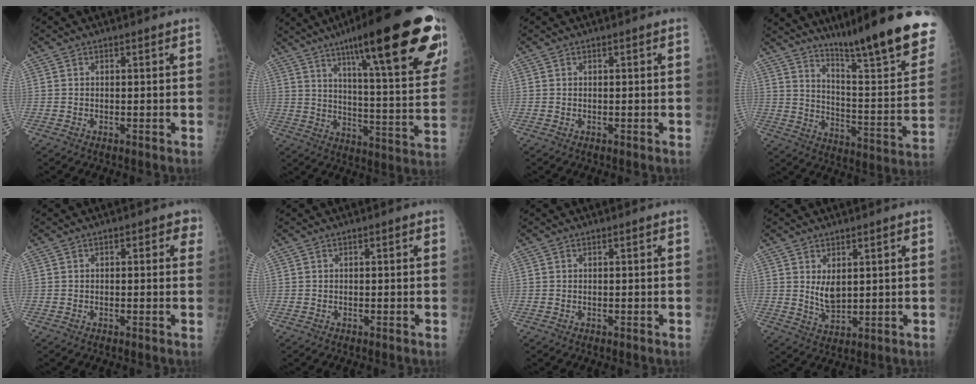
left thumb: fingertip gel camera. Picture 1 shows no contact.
{"total": 30.7, "force": [17.6, 5.7, 24.5], "torque": [-0.298, -0.038, 0.253]}
{"total": 0.0}
{"total": 27.1, "force": [19.3, 2.8, 18.8], "torque": [-0.254, -0.114, 0.277]}
{"total": 2.9, "force": [1.0, 1.6, 2.2], "torque": [-0.003, 0.003, 0.002]}
{"total": 0.6, "force": [0.2, 0.3, 0.6], "torque": [-0.008, 0.002, 0.001]}
{"total": 0.0}
{"total": 4.9, "force": [1.4, 2.6, 3.9], "torque": [-0.059, -0.016, 0.034]}